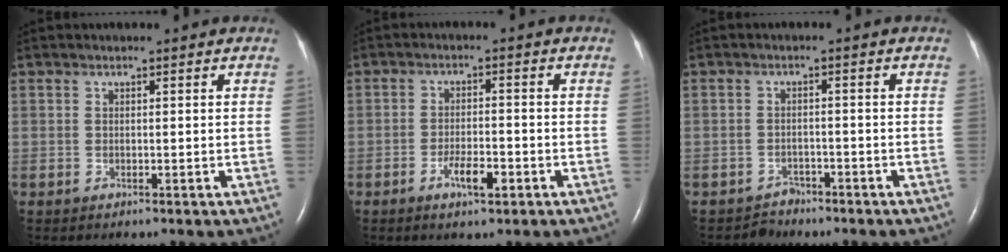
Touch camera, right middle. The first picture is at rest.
{"total": 4.1, "force": [-2.1, 1.0, 3.4], "torque": [-0.063, 0.001, -0.036]}
{"total": 2.2, "force": [-1.9, 0.8, -0.8], "torque": [0.008, -0.001, -0.032]}